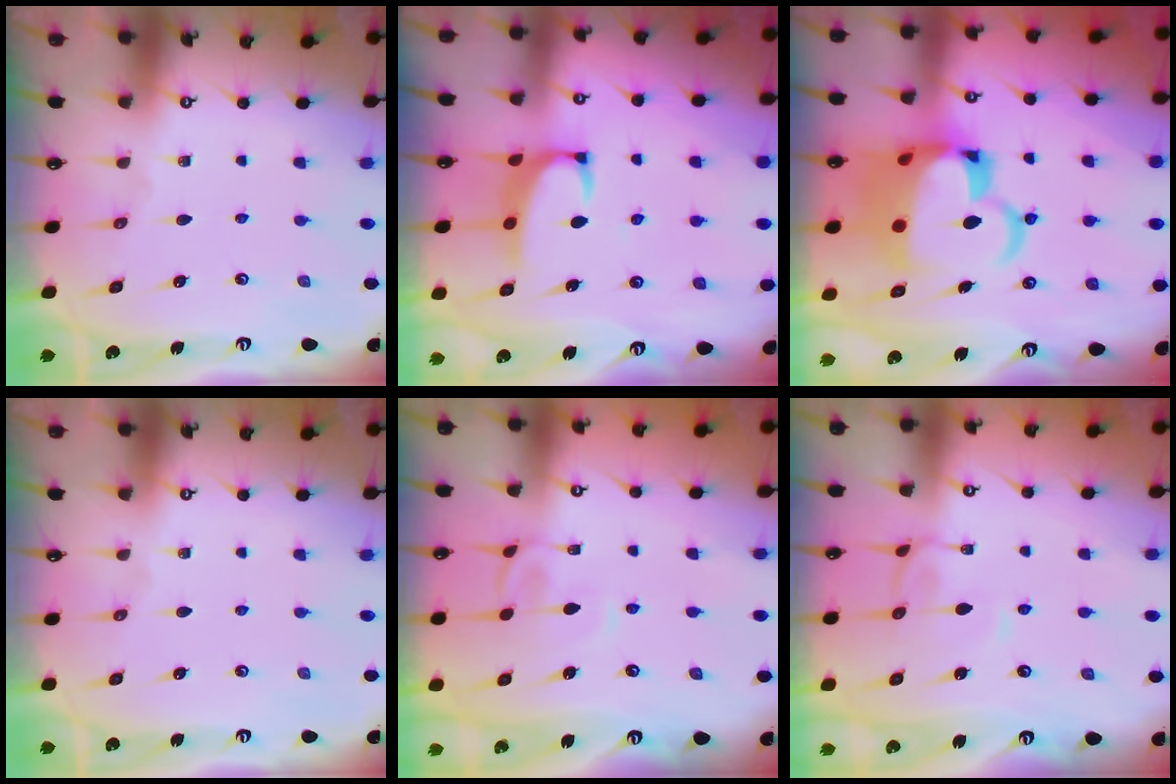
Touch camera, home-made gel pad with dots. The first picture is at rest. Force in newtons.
{"total": 2.7, "press": 2.5, "slide": 1.0}
{"total": 13.8, "press": 13.6, "slide": 2.1}
{"total": 0.0}
{"total": 2.6, "press": 2.5, "slide": 0.6}
{"total": 3.2, "press": 3.1, "slide": 0.3}